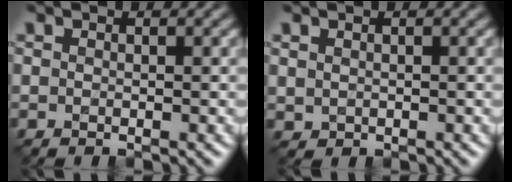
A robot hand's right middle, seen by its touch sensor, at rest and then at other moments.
{"total": 0.6, "force": [0.3, 0.5, 0.2], "torque": [-0.004, -0.003, 0.011]}